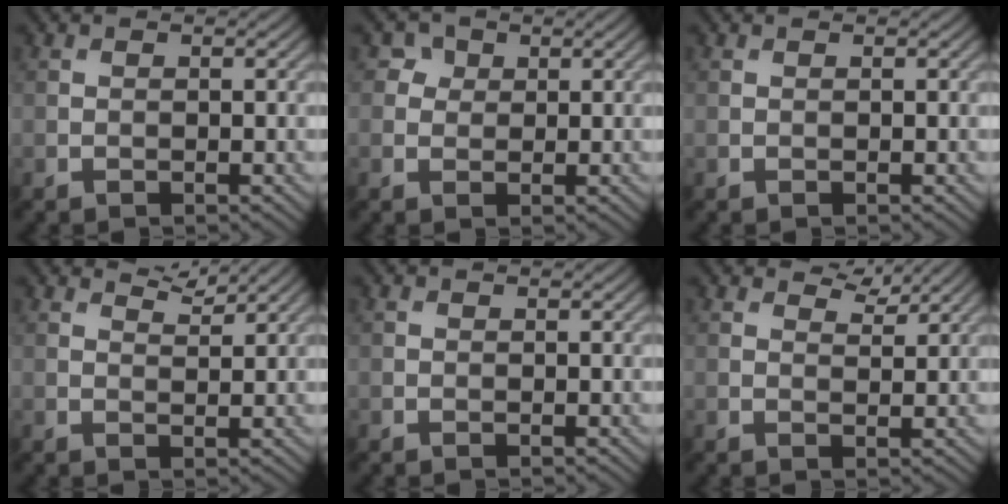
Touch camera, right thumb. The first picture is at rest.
{"total": 2.1, "force": [0.9, 1.9, 0.5], "torque": [-0.006, -0.008, 0.017]}
{"total": 0.0}
{"total": 2.2, "force": [2.0, 0.3, 0.8], "torque": [-0.018, -0.001, 0.040]}
{"total": 0.0}
{"total": 2.4, "force": [2.1, 0.8, 1.0], "torque": [-0.015, -0.003, 0.040]}